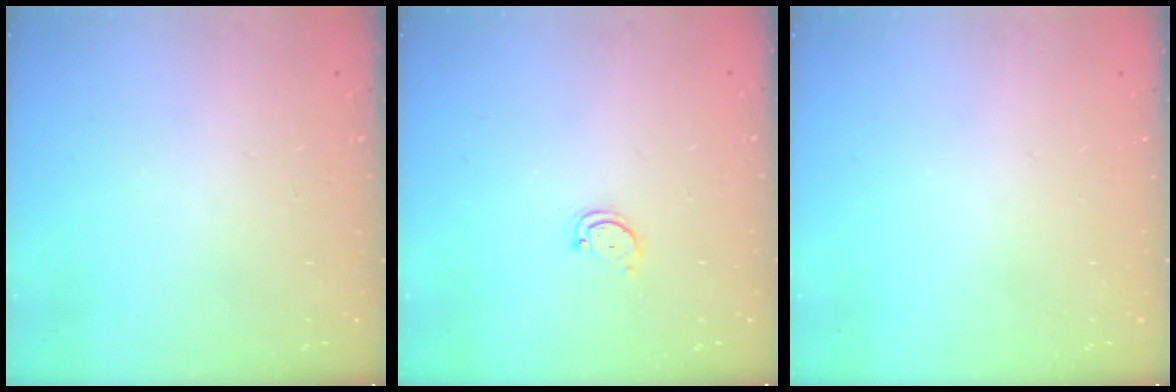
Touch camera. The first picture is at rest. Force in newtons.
{"total": 2.8, "press": 2.8, "slide": 0.3}
{"total": 0.0}